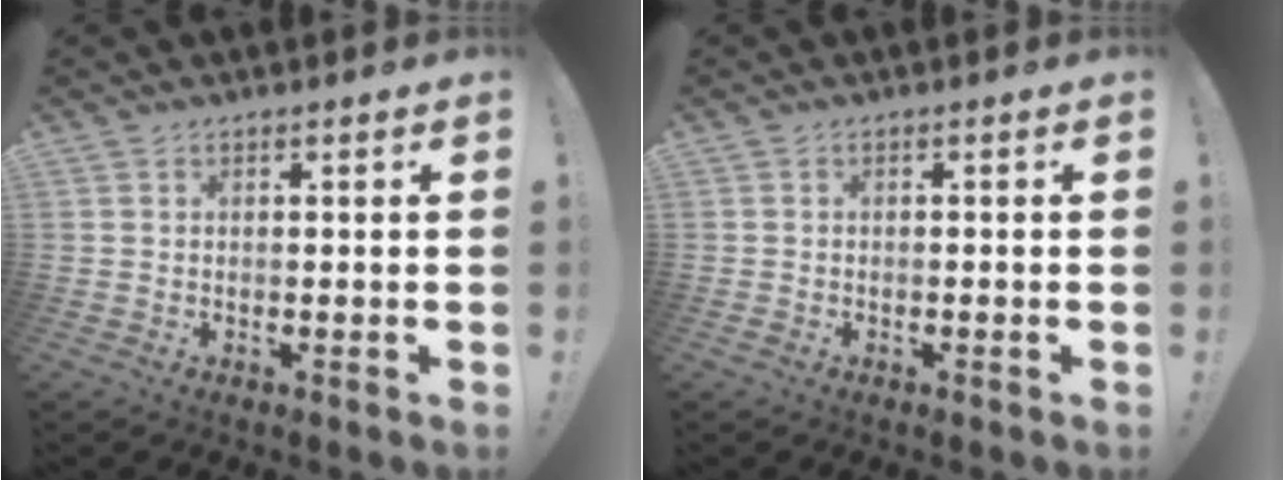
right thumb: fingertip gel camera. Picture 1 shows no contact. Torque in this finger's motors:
{"motor_torque": [0.18, -0.01, 0.02, -0.16, 0.01]}